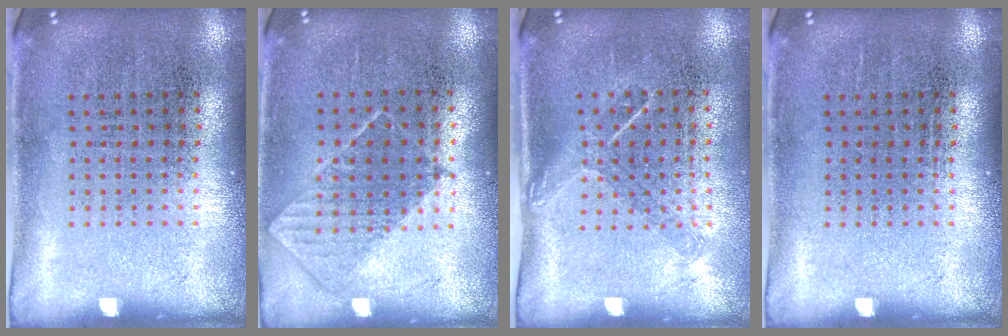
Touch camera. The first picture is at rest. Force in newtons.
{"total": 0.8, "press": 0.8, "slide": 0.3}
{"total": 1.2, "press": 0.9, "slide": 0.9}
{"total": 0.0}